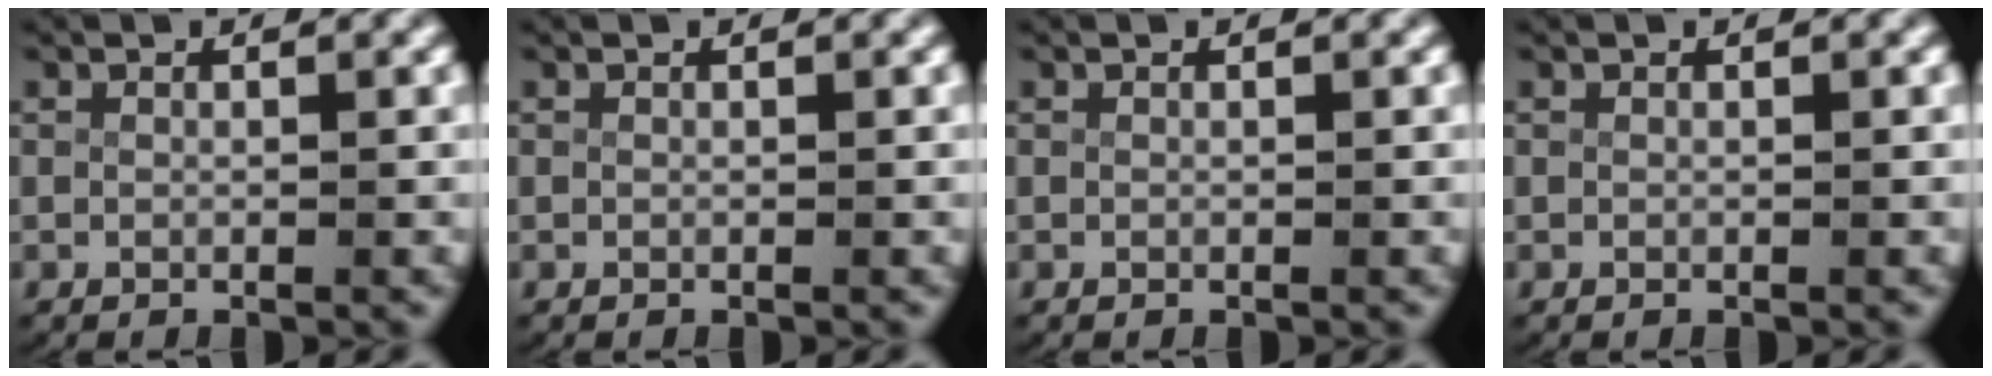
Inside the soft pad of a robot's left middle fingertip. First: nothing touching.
{"total": 0.0}
{"total": 0.0}
{"total": 0.0}